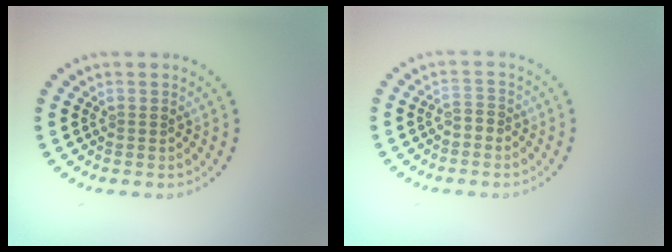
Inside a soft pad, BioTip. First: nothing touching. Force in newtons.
{"total": 0.9, "press": 0.7, "slide": 0.5}